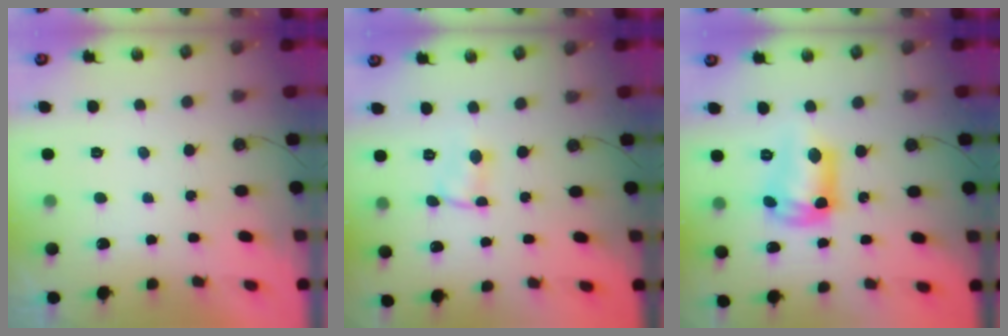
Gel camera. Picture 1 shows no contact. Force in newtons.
{"total": 1.5, "press": 1.5, "slide": 0.2}
{"total": 13.0, "press": 12.9, "slide": 1.1}